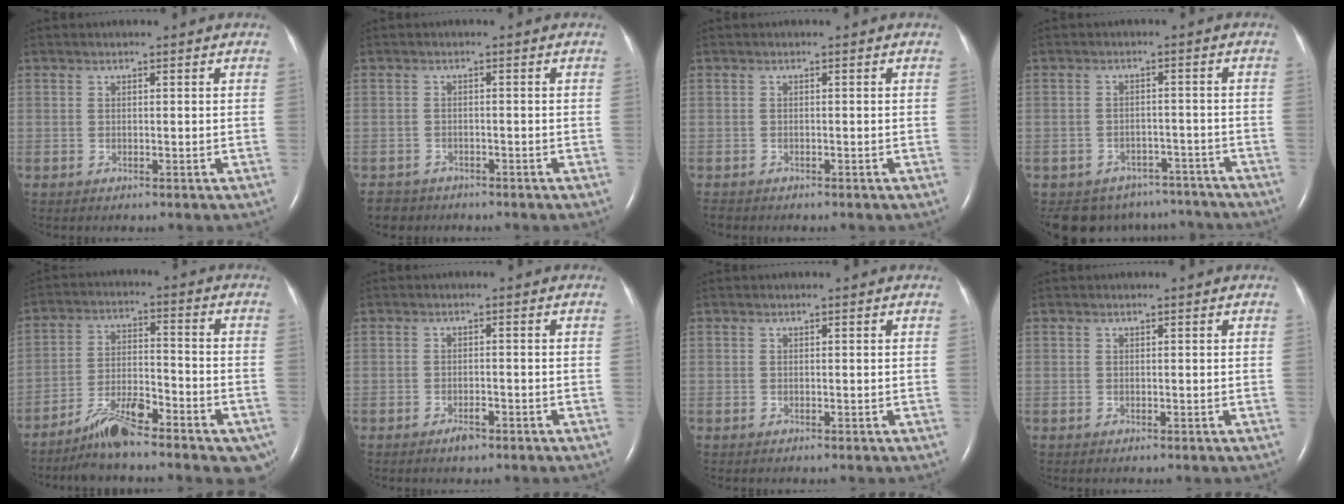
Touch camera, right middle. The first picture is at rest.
{"total": 2.8, "force": [-2.4, 1.6, -0.2], "torque": [-0.004, 0.000, -0.041]}
{"total": 0.6, "force": [-0.6, 0.1, 0.0], "torque": [-0.006, -0.004, -0.011]}
{"total": 10.8, "force": [-9.5, 5.1, 0.7], "torque": [-0.013, 0.019, -0.111]}
{"total": 11.3, "force": [-8.2, 2.6, 7.4], "torque": [-0.110, 0.004, -0.137]}
{"total": 1.9, "force": [-1.4, 0.6, 1.2], "torque": [-0.024, -0.001, -0.021]}
{"total": 0.0}
{"total": 0.0}